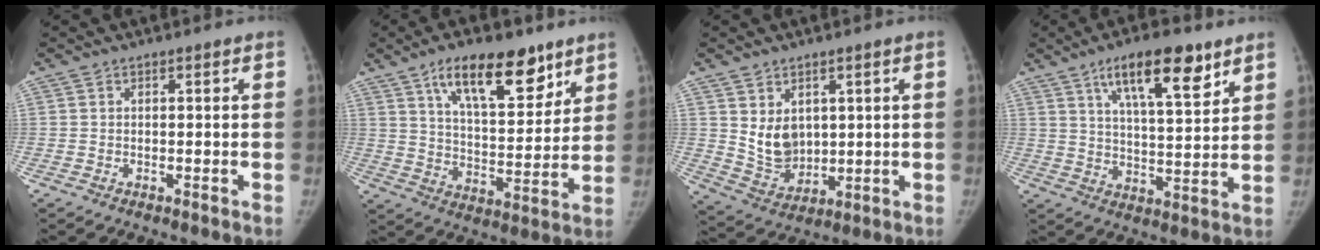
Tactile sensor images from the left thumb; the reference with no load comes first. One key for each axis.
{"total": 17.1, "fx": 10.5, "fy": 7.1, "fz": 11.5, "tx": -0.137, "ty": -0.051, "tz": 0.175}
{"total": 7.7, "fx": 2.0, "fy": 5.8, "fz": 4.6, "tx": -0.053, "ty": -0.026, "tz": 0.058}
{"total": 14.2, "fx": 8.2, "fy": 4.4, "fz": 10.6, "tx": -0.148, "ty": -0.039, "tz": 0.135}